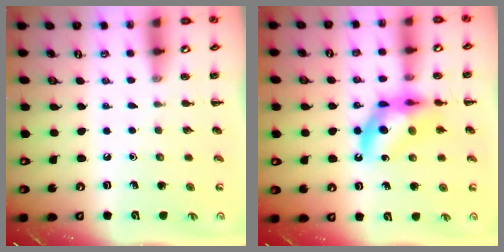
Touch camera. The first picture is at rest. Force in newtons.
{"total": 10.8, "press": 10.3, "slide": 3.4}